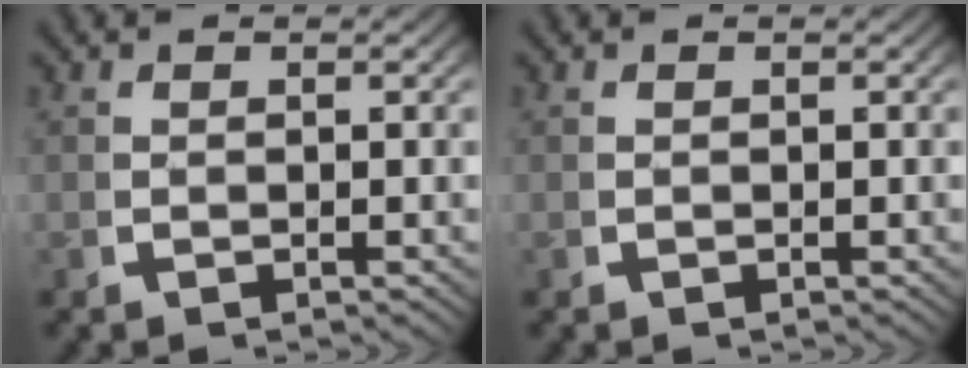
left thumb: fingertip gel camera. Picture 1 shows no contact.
{"total": 0.0}